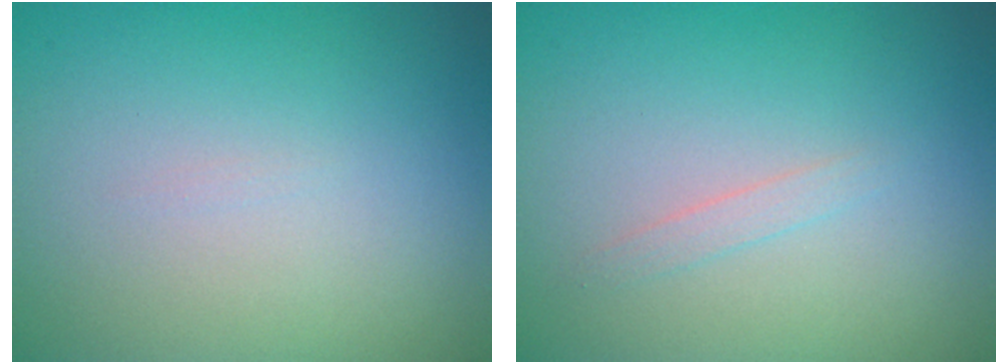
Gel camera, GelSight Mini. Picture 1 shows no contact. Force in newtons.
{"total": 0.8, "press": 0.8, "slide": 0.1}